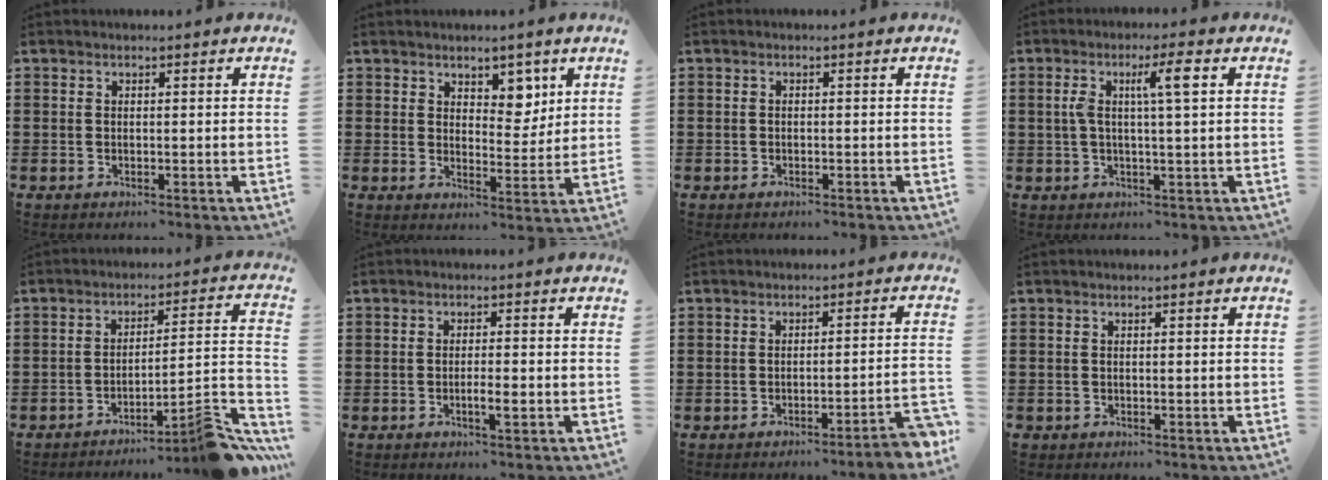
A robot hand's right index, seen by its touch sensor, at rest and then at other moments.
{"total": 5.0, "force": [3.5, 3.1, 1.7], "torque": [-0.025, -0.007, 0.059]}
{"total": 0.7, "force": [-0.6, 0.3, 0.1], "torque": [-0.005, 0.000, -0.013]}
{"total": 5.7, "force": [1.3, 0.5, 5.5], "torque": [-0.108, 0.002, 0.017]}
{"total": 7.6, "force": [-6.1, 0.0, 4.6], "torque": [-0.066, -0.010, -0.117]}
{"total": 2.6, "force": [-0.9, 0.4, 2.4], "torque": [-0.041, 0.000, -0.015]}
{"total": 3.1, "force": [-2.6, -0.4, 1.7], "torque": [-0.030, -0.011, -0.052]}
{"total": 0.5, "force": [-0.4, 0.3, 0.1], "torque": [-0.003, 0.001, -0.009]}